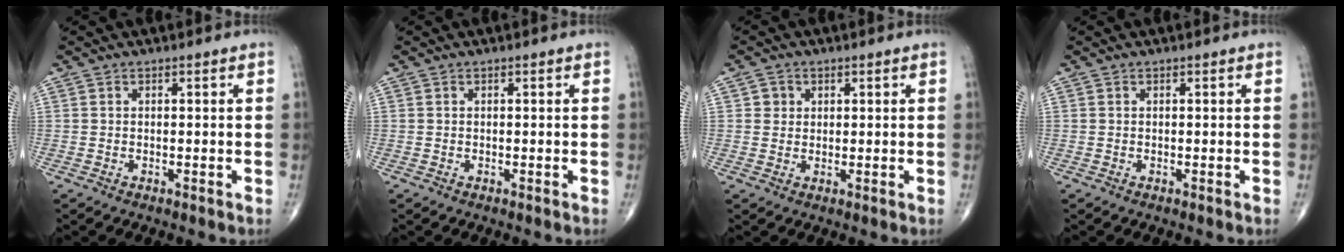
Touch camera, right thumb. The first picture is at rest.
{"total": 0.0}
{"total": 2.5, "force": [0.8, 2.3, 0.5], "torque": [0.006, -0.002, 0.009]}
{"total": 0.0}